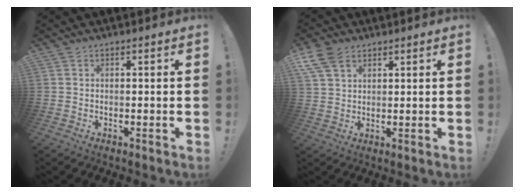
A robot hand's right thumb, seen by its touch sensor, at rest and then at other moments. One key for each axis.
{"total": 8.1, "fx": 4.6, "fy": 4.9, "fz": 4.5, "tx": -0.089, "ty": -0.011, "tz": 0.091}